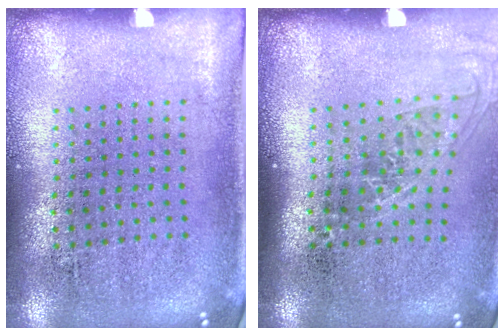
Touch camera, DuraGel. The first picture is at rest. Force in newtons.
{"total": 1.4, "press": 1.1, "slide": 0.9}